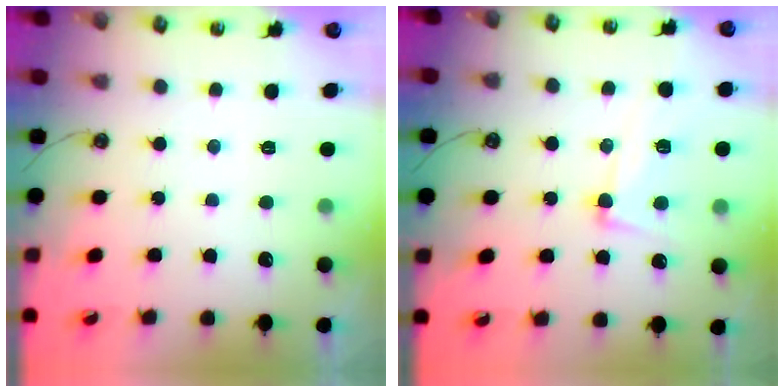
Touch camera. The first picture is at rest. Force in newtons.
{"total": 7.4, "press": 7.3, "slide": 1.4}